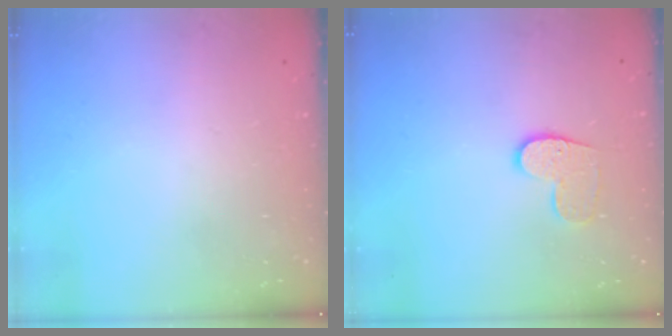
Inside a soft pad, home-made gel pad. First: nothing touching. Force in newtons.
{"total": 8.2, "press": 8.2, "slide": 0.2}